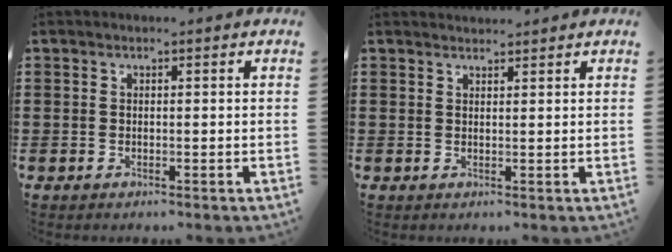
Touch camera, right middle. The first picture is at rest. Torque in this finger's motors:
{"motor_torque": [-0.49, -0.31, -0.09, -0.05]}